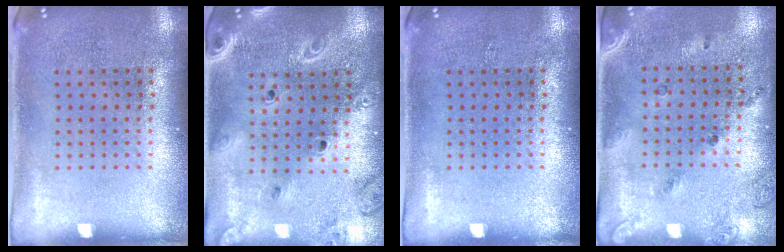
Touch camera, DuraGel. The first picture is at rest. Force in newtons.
{"total": 2.3, "press": 2.1, "slide": 0.9}
{"total": 0.0}
{"total": 1.5, "press": 1.1, "slide": 1.0}